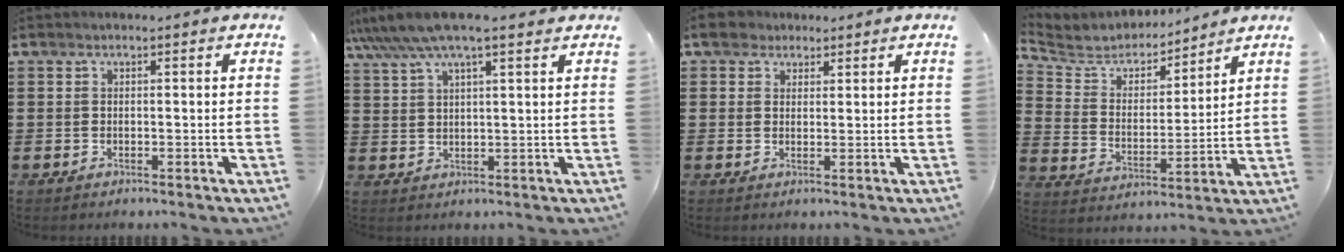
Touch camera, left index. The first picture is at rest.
{"total": 7.3, "force": [5.6, 1.2, 4.6], "torque": [-0.102, -0.009, 0.100]}
{"total": 4.0, "force": [2.7, 2.6, 1.3], "torque": [-0.033, 0.011, 0.049]}
{"total": 5.8, "force": [5.4, 1.9, 0.8], "torque": [-0.051, -0.034, 0.089]}